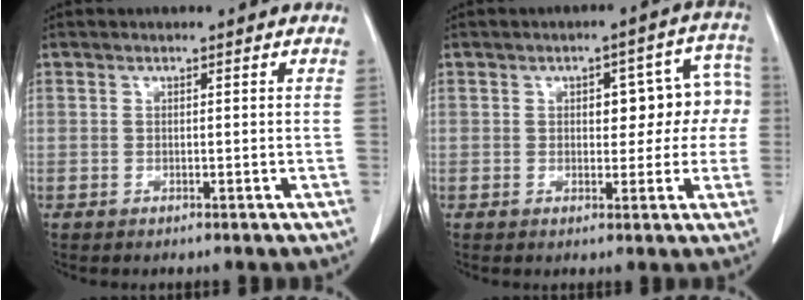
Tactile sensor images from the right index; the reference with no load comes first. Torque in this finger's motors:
{"motor_torque": [0.22, 0.03, 0.10, 0.03]}